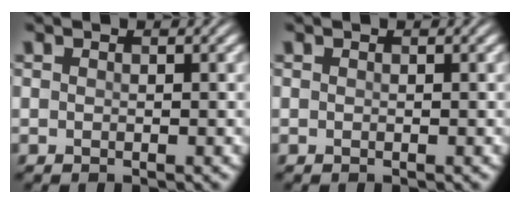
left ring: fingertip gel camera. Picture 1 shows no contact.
{"total": 0.0}